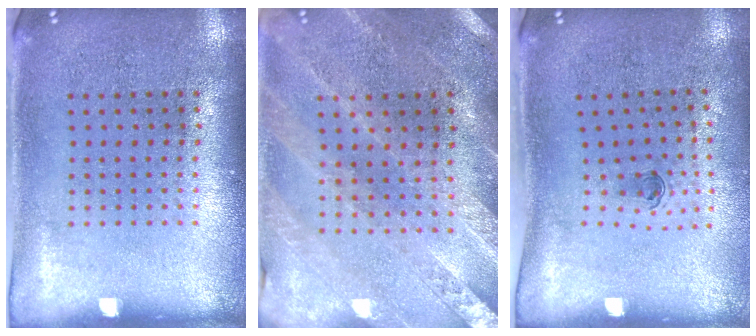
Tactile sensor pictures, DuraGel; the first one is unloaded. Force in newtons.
{"total": 0.8, "press": 0.8, "slide": 0.2}
{"total": 0.6, "press": 0.3, "slide": 0.5}